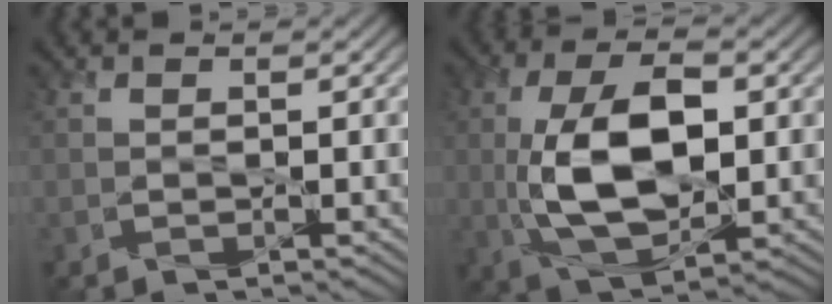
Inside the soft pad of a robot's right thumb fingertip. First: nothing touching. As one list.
[{"total": 11.3, "force": [-0.4, 5.7, 9.8], "torque": [-0.201, 0.004, -0.003]}]